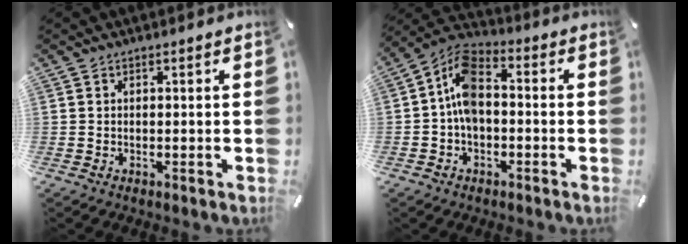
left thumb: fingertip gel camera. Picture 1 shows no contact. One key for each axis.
{"total": 8.8, "fx": -1.0, "fy": 5.8, "fz": 6.6, "tx": -0.143, "ty": 0.011, "tz": -0.021}